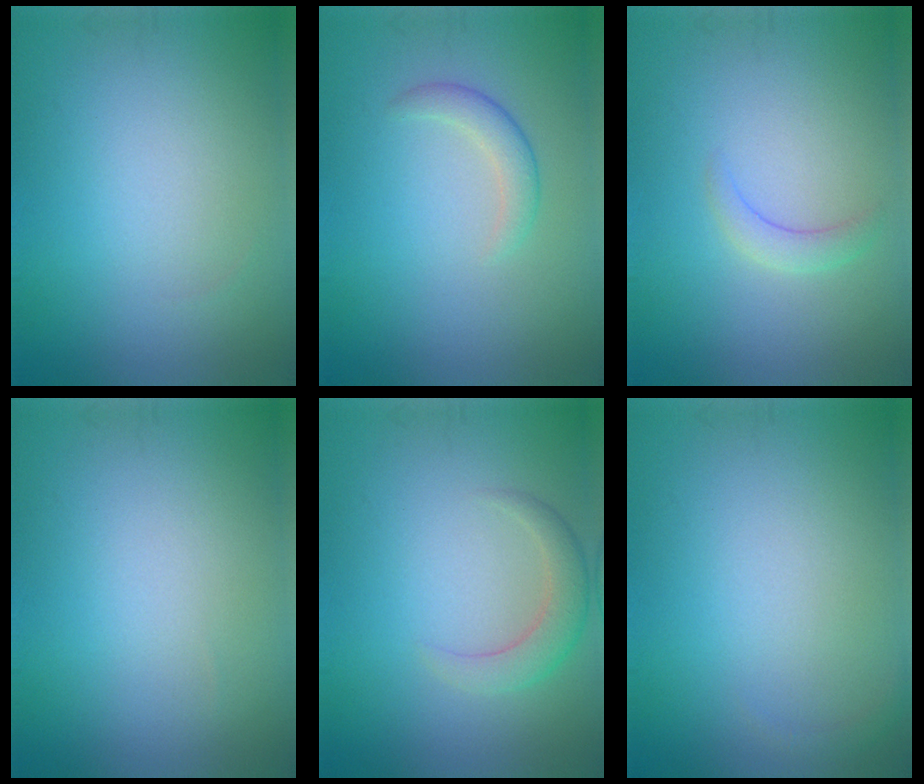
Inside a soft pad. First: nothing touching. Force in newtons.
{"total": 1.8, "press": 1.8, "slide": 0.1}
{"total": 1.5, "press": 1.5, "slide": 0.3}
{"total": 0.0}
{"total": 2.6, "press": 2.6, "slide": 0.1}
{"total": 0.6, "press": 0.6, "slide": 0.1}